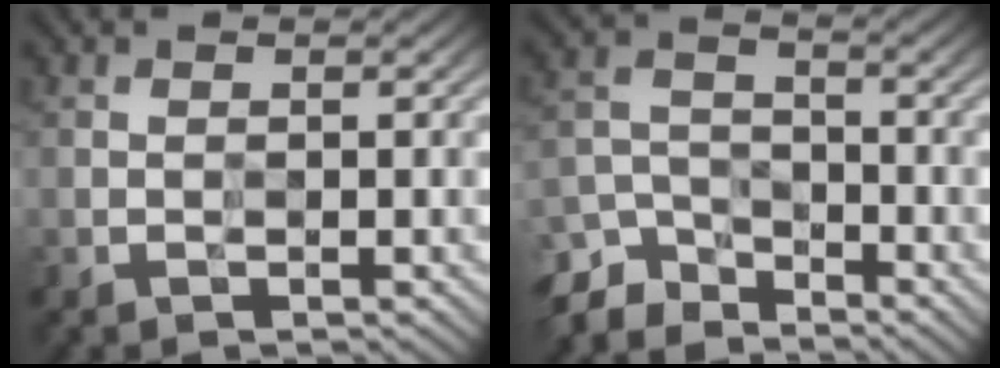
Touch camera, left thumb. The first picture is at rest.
{"total": 6.7, "force": [-5.3, 3.3, 2.4], "torque": [-0.056, -0.007, -0.116]}